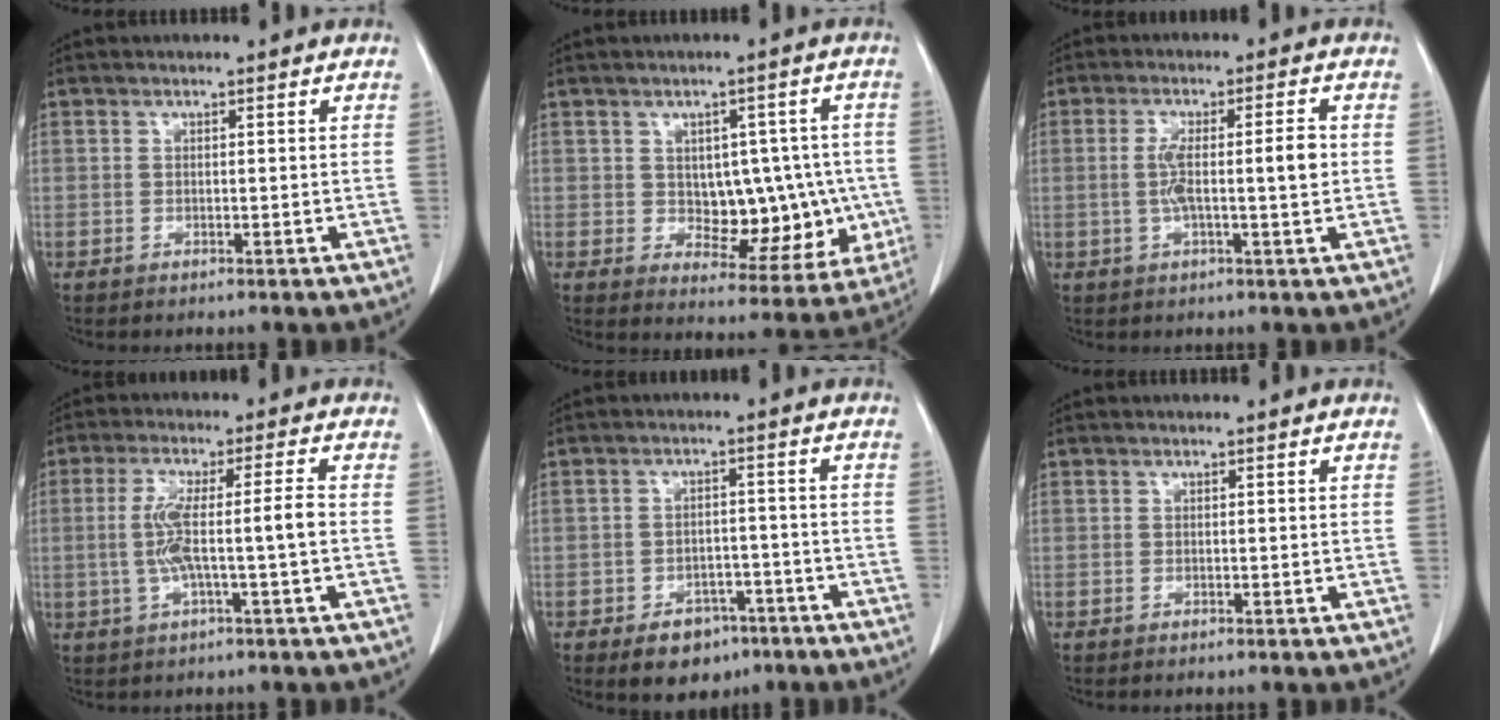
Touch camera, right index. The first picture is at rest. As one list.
[{"total": 10.9, "force": [-0.4, 6.5, 8.7], "torque": [-0.091, 0.021, 0.018]}, {"total": 6.9, "force": [-0.1, 1.1, 6.8], "torque": [-0.126, 0.012, -0.001]}, {"total": 7.3, "force": [-0.9, -0.2, 7.3], "torque": [-0.148, 0.012, -0.013]}, {"total": 6.6, "force": [-4.2, 4.1, 3.0], "torque": [-0.041, 0.005, -0.055]}, {"total": 0.0}]